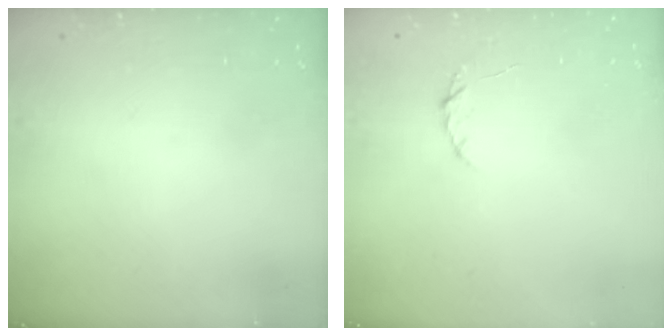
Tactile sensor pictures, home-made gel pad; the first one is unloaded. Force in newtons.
{"total": 3.9, "press": 3.9, "slide": 0.5}